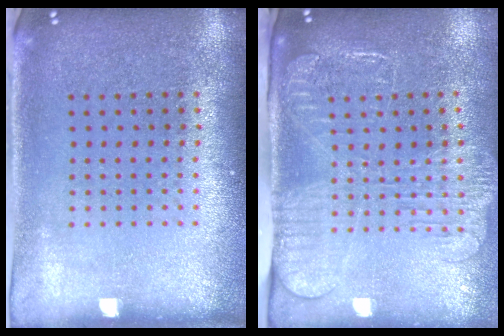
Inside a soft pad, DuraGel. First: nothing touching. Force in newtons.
{"total": 2.6, "press": 2.1, "slide": 1.6}